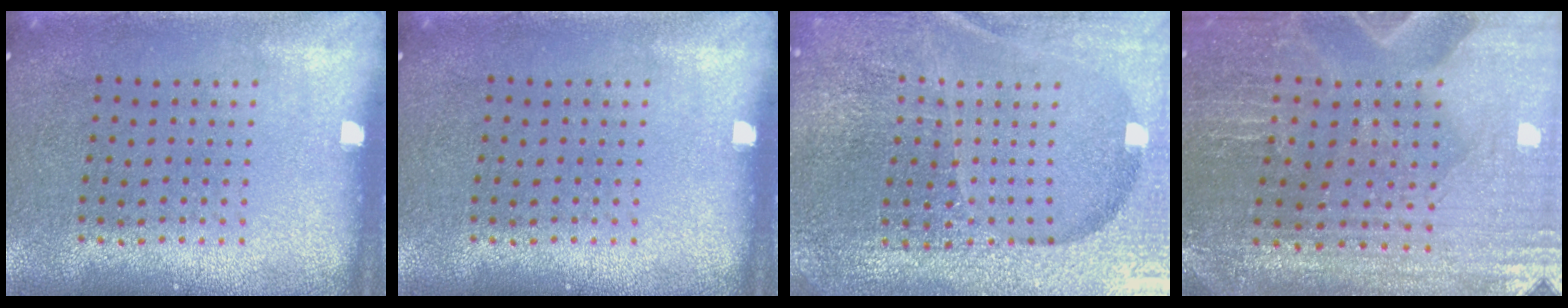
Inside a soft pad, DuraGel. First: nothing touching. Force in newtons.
{"total": 0.0}
{"total": 6.3, "press": 5.5, "slide": 3.1}
{"total": 1.5, "press": 1.4, "slide": 0.2}